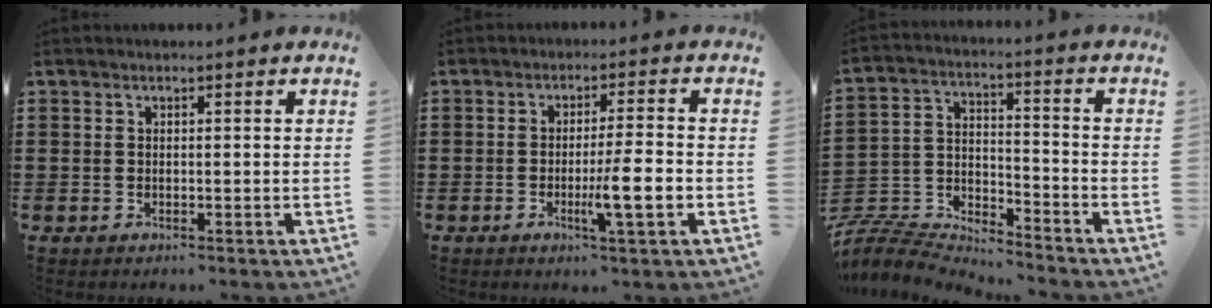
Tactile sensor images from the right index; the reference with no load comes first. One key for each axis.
{"total": 6.9, "fx": -1.9, "fy": 0.5, "fz": 6.6, "tx": -0.106, "ty": -0.008, "tz": -0.032}
{"total": 6.8, "fx": -6.7, "fy": 1.1, "fz": 0.5, "tx": -0.038, "ty": -0.003, "tz": -0.143}